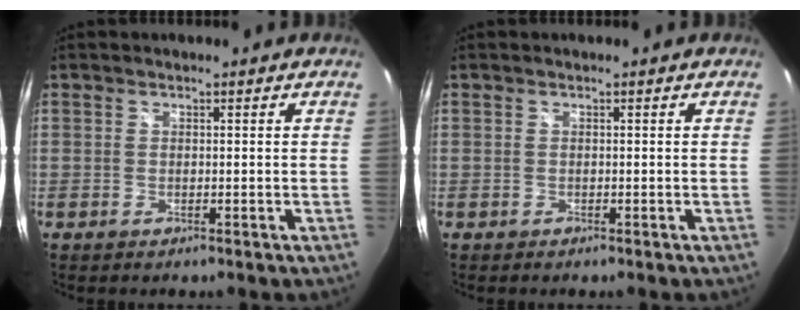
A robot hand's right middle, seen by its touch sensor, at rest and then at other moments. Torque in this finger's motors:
{"motor_torque": [0.32, -0.47, 0.02, 0.00]}